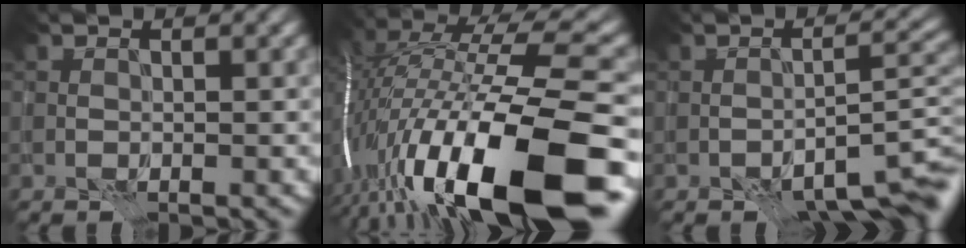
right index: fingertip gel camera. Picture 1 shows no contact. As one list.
[{"total": 16.8, "force": [-5.0, 5.8, 14.9], "torque": [-0.265, 0.022, -0.091]}, {"total": 6.4, "force": [-3.8, 2.0, 4.8], "torque": [-0.059, 0.002, -0.051]}]